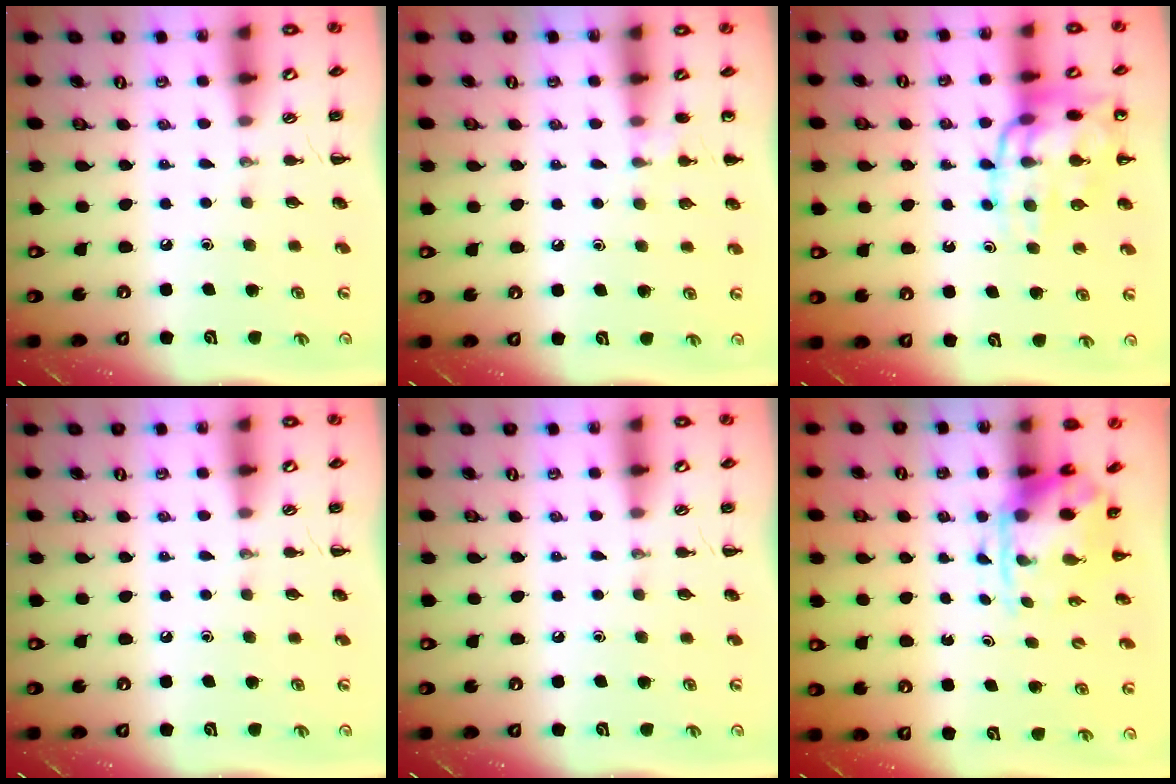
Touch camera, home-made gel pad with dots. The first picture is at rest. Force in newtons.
{"total": 6.0, "press": 5.7, "slide": 1.9}
{"total": 15.2, "press": 15.1, "slide": 1.8}
{"total": 0.0}
{"total": 0.0}
{"total": 3.7, "press": 3.6, "slide": 0.9}